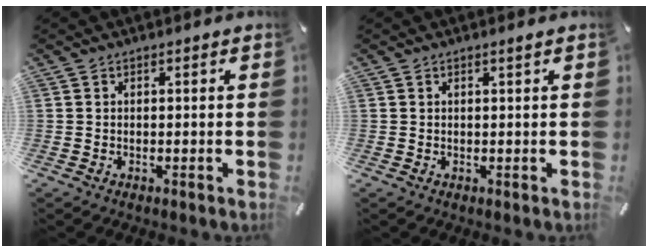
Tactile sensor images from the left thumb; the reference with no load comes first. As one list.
[{"total": 0.8, "force": [0.5, 0.1, 0.6], "torque": [-0.011, 0.000, 0.008]}]